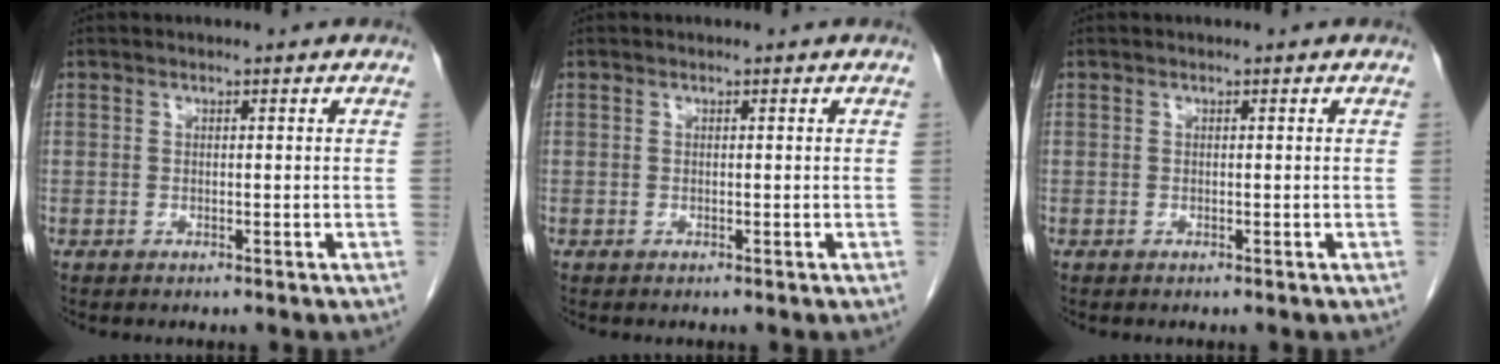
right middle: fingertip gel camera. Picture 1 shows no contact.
{"total": 0.0}
{"total": 0.0}